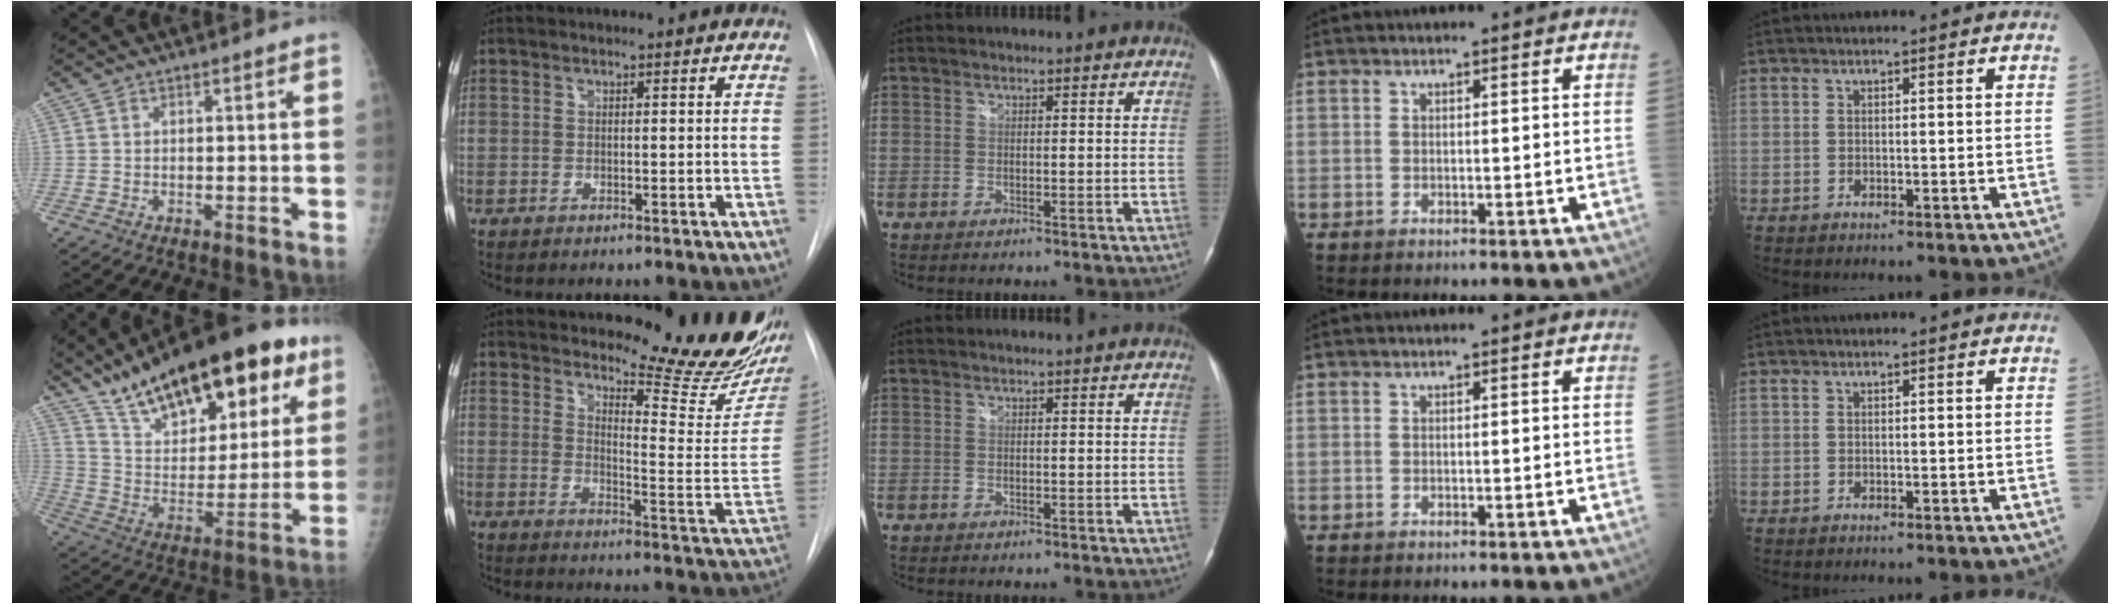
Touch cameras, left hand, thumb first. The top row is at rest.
{"thumb": {"total": 28.2, "force": [17.5, 12.0, 18.6], "torque": [-0.253, -0.038, 0.279]}, "index": {"total": 19.8, "force": [17.3, 2.9, 9.2], "torque": [-0.121, -0.103, 0.208]}}